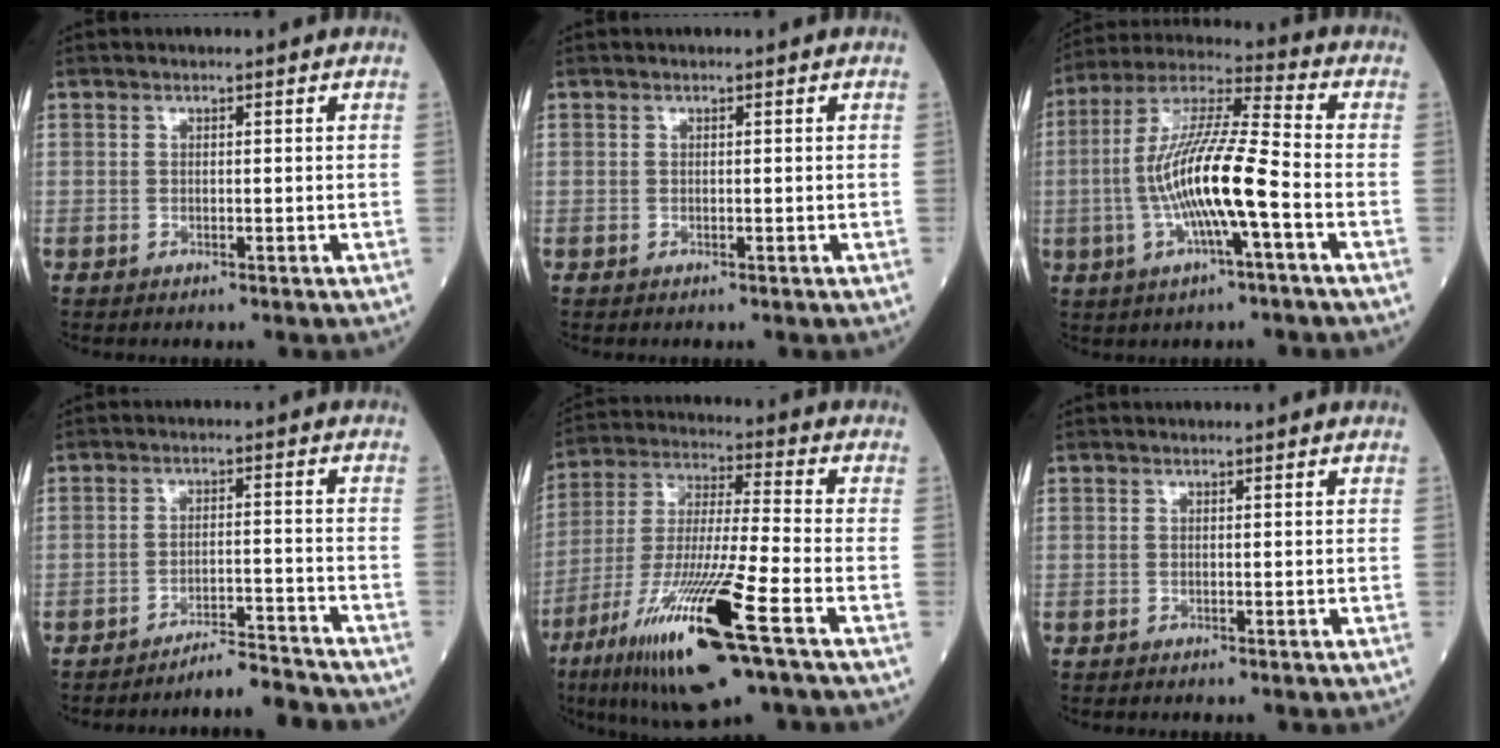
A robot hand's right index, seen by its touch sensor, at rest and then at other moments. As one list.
[{"total": 0.0}, {"total": 14.3, "force": [-3.2, 1.1, 13.9], "torque": [-0.272, 0.006, -0.062]}, {"total": 6.2, "force": [-6.2, -0.6, 0.2], "torque": [0.006, 0.010, -0.101]}, {"total": 19.9, "force": [-9.9, 1.1, 17.2], "torque": [-0.345, -0.047, -0.179]}, {"total": 0.0}]